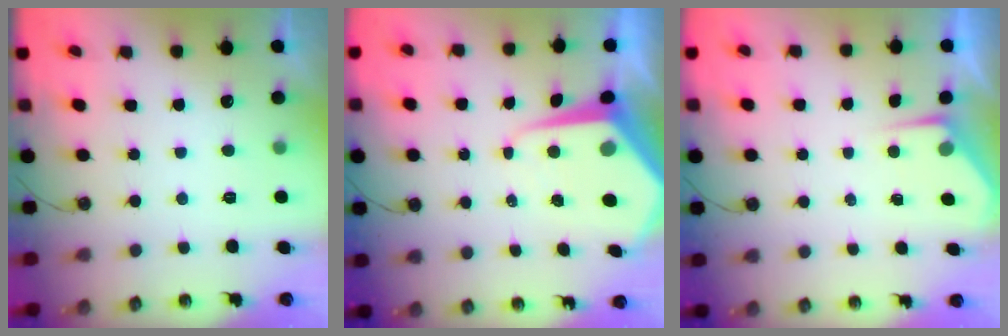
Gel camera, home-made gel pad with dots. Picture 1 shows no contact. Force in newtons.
{"total": 9.5, "press": 9.4, "slide": 0.8}
{"total": 2.9, "press": 2.9, "slide": 0.5}